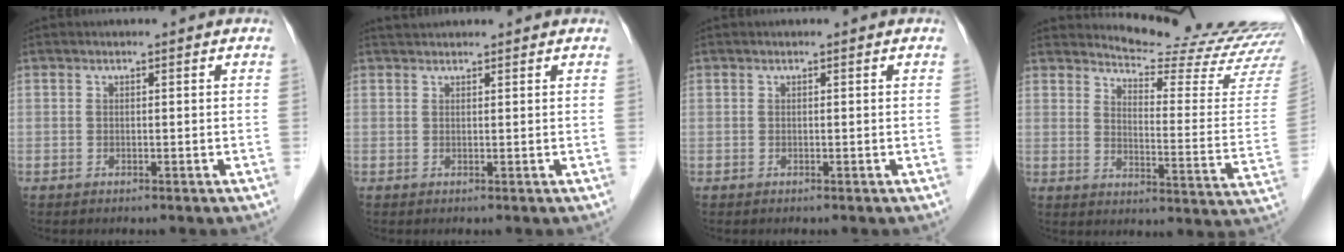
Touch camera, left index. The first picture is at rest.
{"total": 2.2, "force": [2.1, 0.3, 0.4], "torque": [-0.008, 0.027, 0.038]}
{"total": 0.0}
{"total": 19.3, "force": [18.8, -0.4, 4.3], "torque": [-0.064, -0.140, 0.219]}